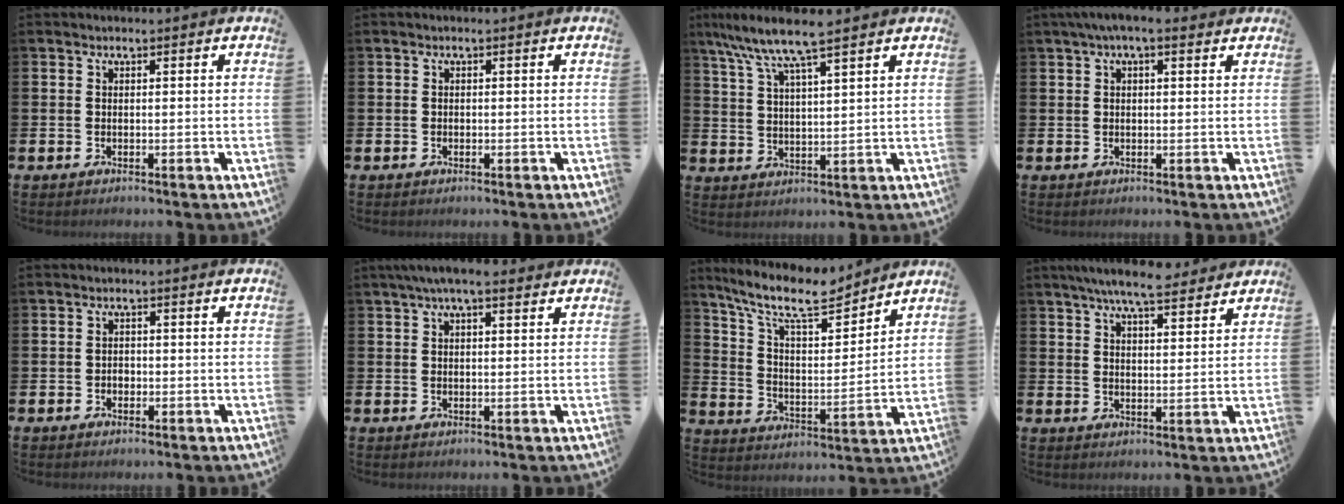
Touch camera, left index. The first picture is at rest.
{"total": 0.0}
{"total": 7.7, "force": [6.5, 0.5, 4.1], "torque": [-0.104, -0.022, 0.115]}
{"total": 3.1, "force": [2.2, 0.8, 2.1], "torque": [-0.035, 0.000, 0.036]}
{"total": 1.3, "force": [-0.4, 1.1, 0.6], "torque": [-0.004, 0.002, -0.012]}
{"total": 4.7, "force": [3.7, 1.0, 2.7], "torque": [-0.052, -0.004, 0.063]}
{"total": 11.1, "force": [9.7, 2.4, 4.7], "torque": [-0.116, -0.057, 0.171]}
{"total": 7.2, "force": [6.6, 1.1, 2.7], "torque": [-0.060, -0.024, 0.118]}